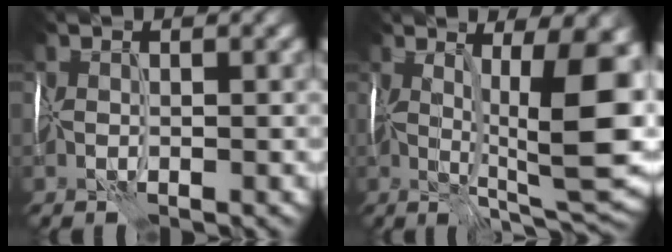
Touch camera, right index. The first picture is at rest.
{"total": 11.8, "force": [1.7, 2.8, 11.3], "torque": [-0.170, -0.011, 0.032]}